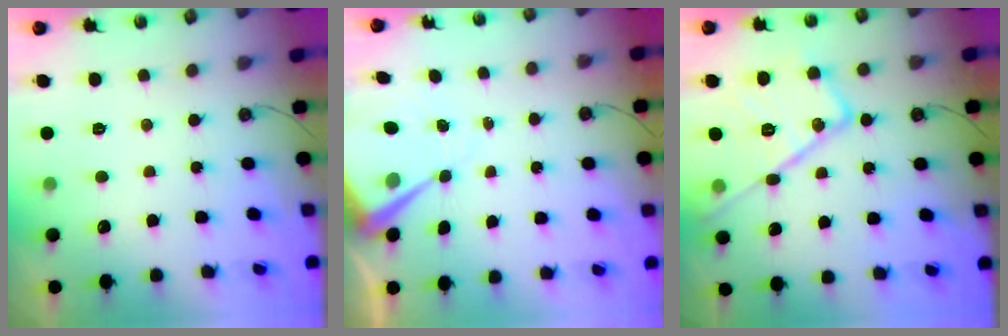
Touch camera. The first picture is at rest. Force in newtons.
{"total": 7.8, "press": 7.8, "slide": 0.7}
{"total": 20.3, "press": 20.3, "slide": 1.7}